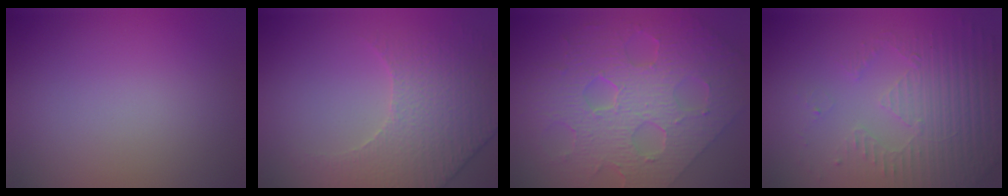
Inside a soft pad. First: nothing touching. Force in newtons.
{"total": 4.3, "press": 4.2, "slide": 0.9}
{"total": 8.8, "press": 6.4, "slide": 6.1}
{"total": 5.1, "press": 3.5, "slide": 3.7}